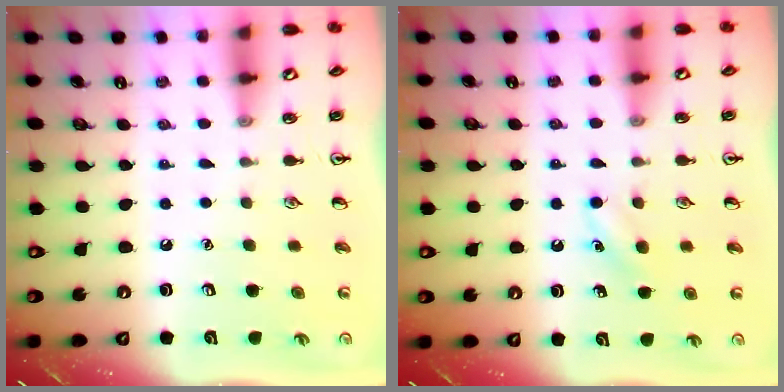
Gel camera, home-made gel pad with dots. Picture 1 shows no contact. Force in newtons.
{"total": 3.9, "press": 3.7, "slide": 1.2}